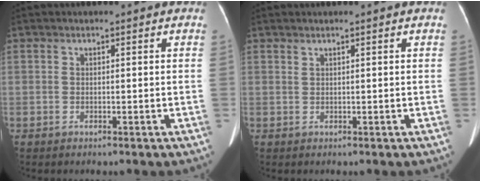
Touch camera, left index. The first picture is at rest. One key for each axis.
{"total": 0.8, "fx": 0.7, "fy": -0.2, "fz": 0.3, "tx": -0.014, "ty": 0.002, "tz": 0.017}